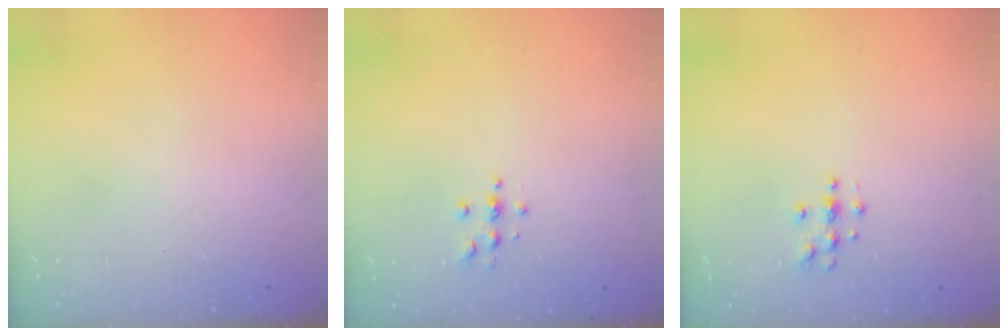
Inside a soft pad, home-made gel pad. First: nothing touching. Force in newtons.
{"total": 4.7, "press": 4.6, "slide": 0.5}
{"total": 3.8, "press": 3.8, "slide": 0.4}